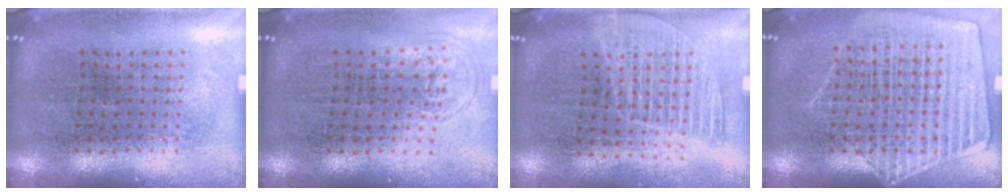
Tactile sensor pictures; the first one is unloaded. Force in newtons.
{"total": 0.6, "press": 0.5, "slide": 0.3}
{"total": 1.3, "press": 1.1, "slide": 0.5}
{"total": 1.6, "press": 1.5, "slide": 0.5}